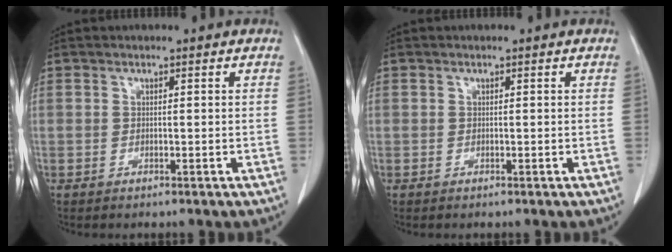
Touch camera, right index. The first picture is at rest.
{"total": 0.0}